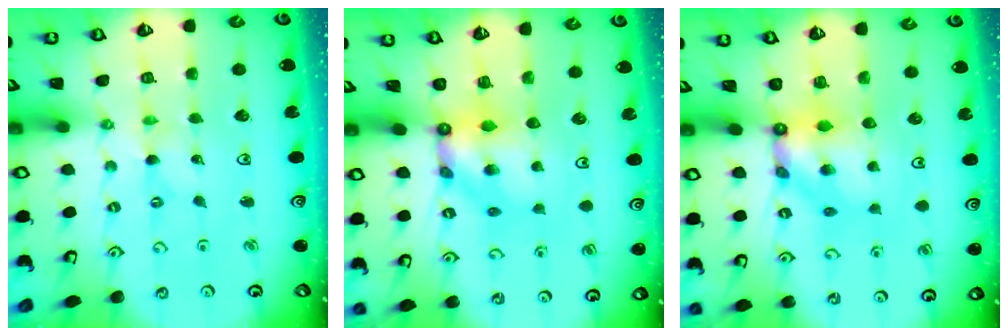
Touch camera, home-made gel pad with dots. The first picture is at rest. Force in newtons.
{"total": 7.8, "press": 7.8, "slide": 0.5}
{"total": 7.8, "press": 7.8, "slide": 0.5}